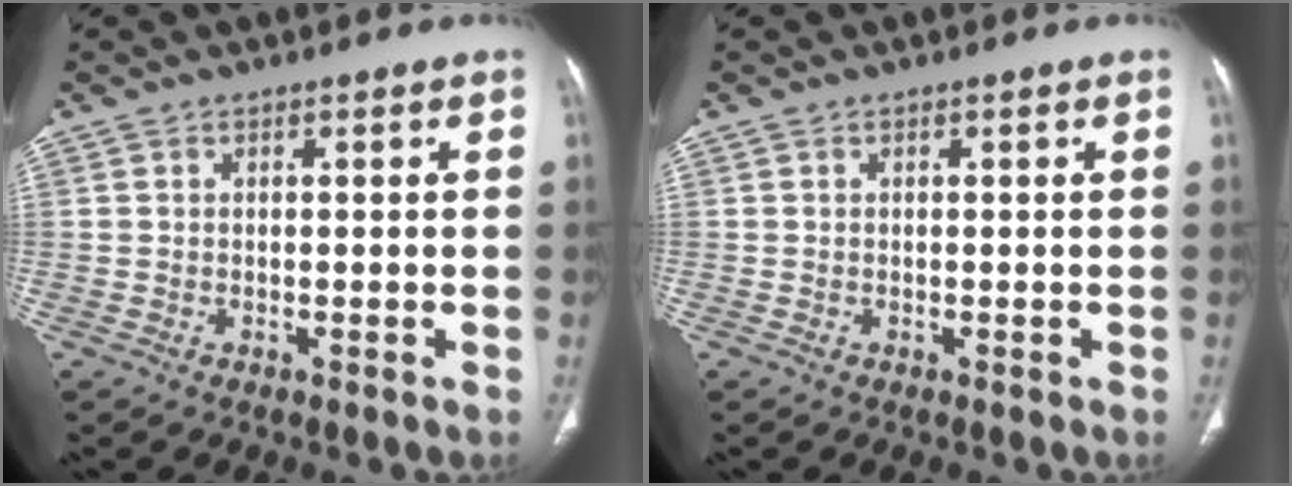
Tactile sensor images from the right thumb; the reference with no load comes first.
{"total": 0.0}